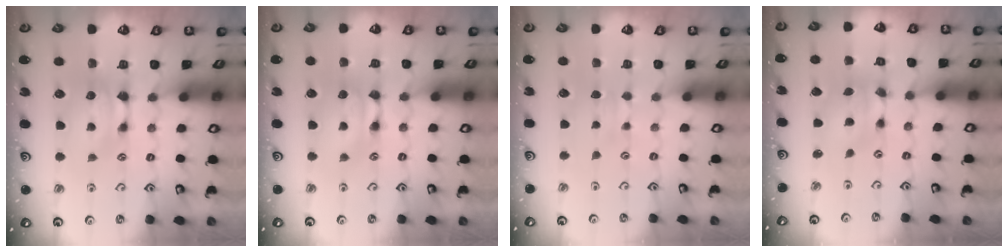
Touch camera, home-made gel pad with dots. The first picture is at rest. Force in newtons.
{"total": 1.5, "press": 1.5, "slide": 0.2}
{"total": 2.8, "press": 2.7, "slide": 0.4}
{"total": 4.9, "press": 4.5, "slide": 1.9}